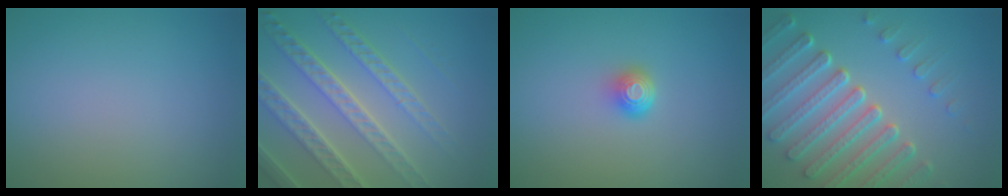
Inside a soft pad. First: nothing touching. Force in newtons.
{"total": 8.0, "press": 5.4, "slide": 5.8}
{"total": 1.6, "press": 1.2, "slide": 1.1}
{"total": 7.1, "press": 5.4, "slide": 4.7}